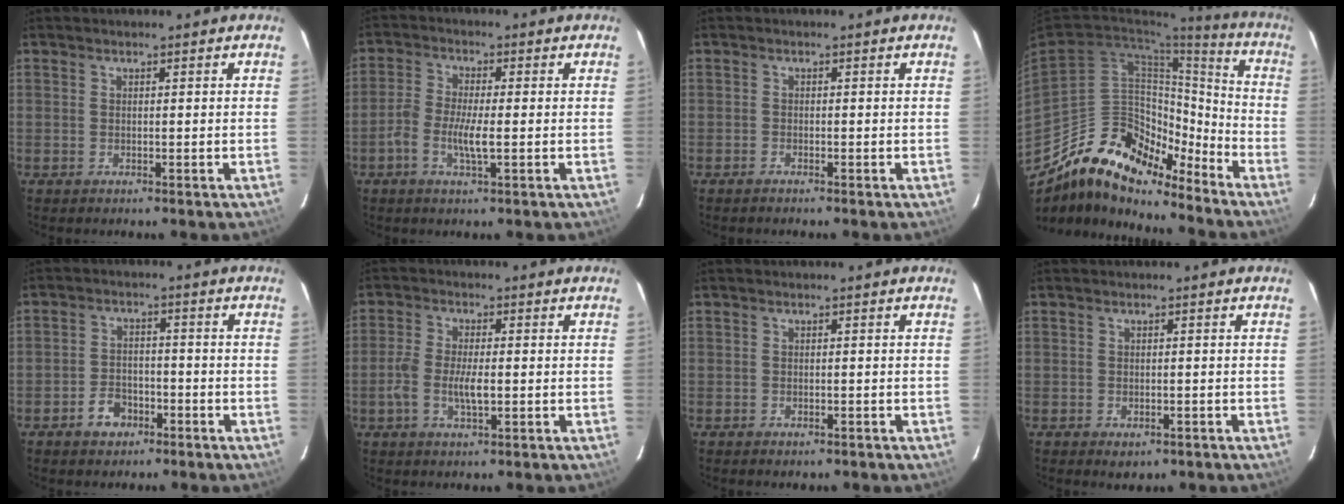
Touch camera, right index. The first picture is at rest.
{"total": 5.1, "force": [-1.5, 1.1, 4.7], "torque": [-0.103, 0.002, -0.034]}
{"total": 0.8, "force": [-0.7, 0.1, 0.2], "torque": [-0.009, 0.000, -0.017]}
{"total": 19.4, "force": [-15.1, 8.2, 9.1], "torque": [-0.162, 0.020, -0.264]}
{"total": 5.1, "force": [-3.2, 3.4, 2.0], "torque": [-0.049, 0.012, -0.049]}
{"total": 5.4, "force": [-1.3, 1.9, 4.9], "torque": [-0.105, 0.001, -0.028]}
{"total": 1.5, "force": [-1.0, 0.8, 0.7], "torque": [-0.012, -0.001, -0.014]}
{"total": 2.9, "force": [-1.6, 1.8, 1.6], "torque": [-0.031, -0.006, -0.016]}